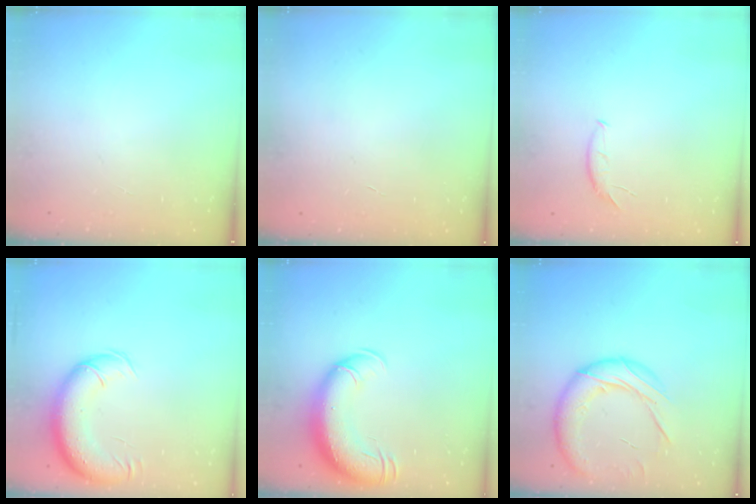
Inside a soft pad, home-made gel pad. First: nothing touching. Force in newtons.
{"total": 0.6, "press": 0.6, "slide": 0.2}
{"total": 5.5, "press": 5.5, "slide": 0.5}
{"total": 13.8, "press": 13.2, "slide": 4.1}
{"total": 15.1, "press": 14.7, "slide": 3.6}
{"total": 18.1, "press": 17.9, "slide": 2.8}